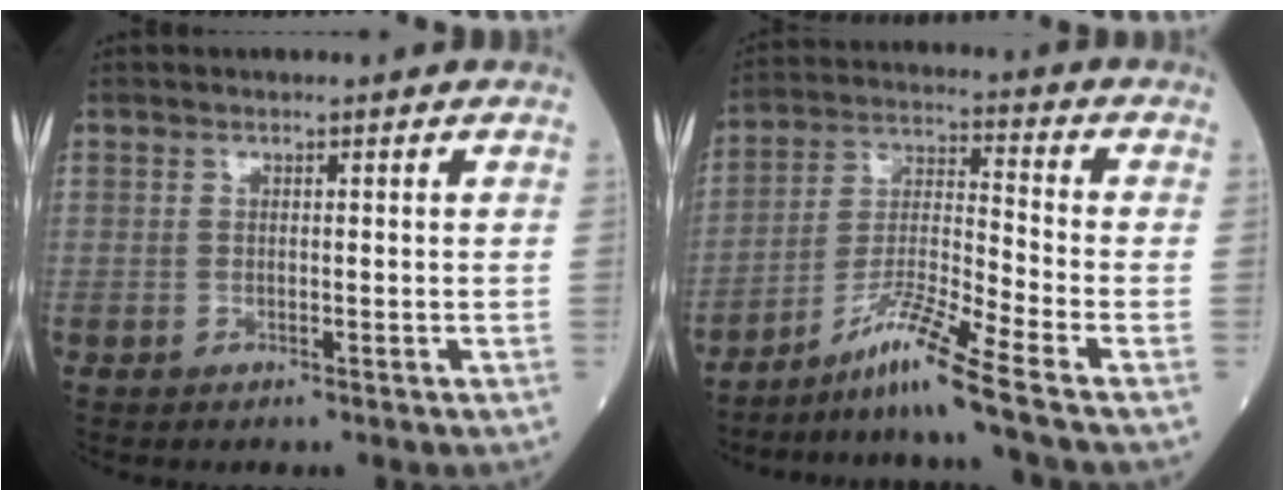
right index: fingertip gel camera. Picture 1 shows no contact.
{"total": 9.8, "force": [-7.4, -2.1, 6.1], "torque": [-0.123, -0.021, -0.136]}